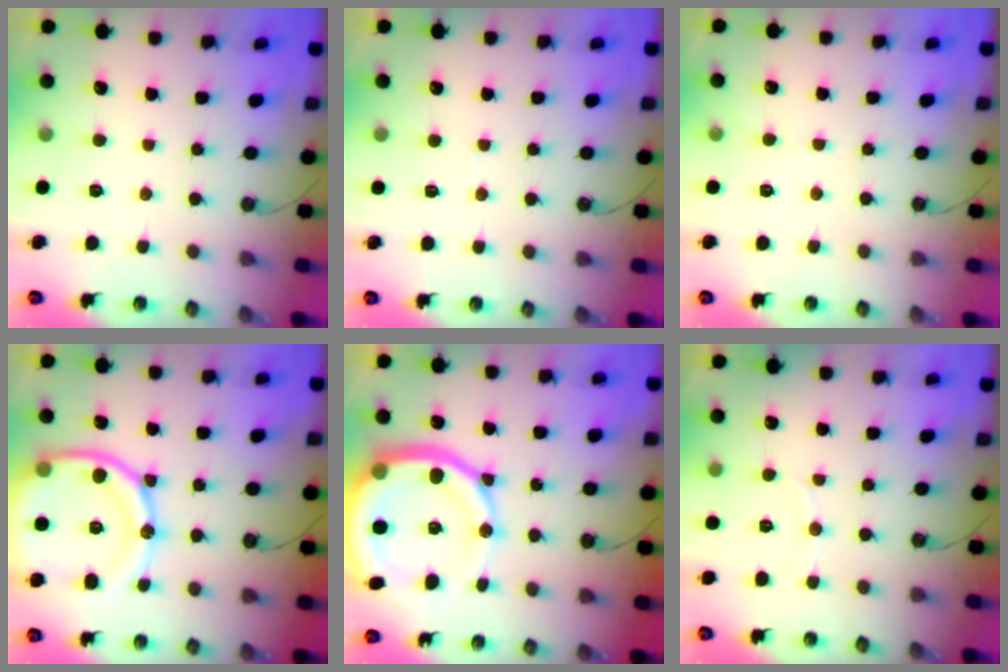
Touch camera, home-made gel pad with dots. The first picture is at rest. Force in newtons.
{"total": 4.5, "press": 4.5, "slide": 0.4}
{"total": 4.1, "press": 4.0, "slide": 0.4}
{"total": 18.4, "press": 18.2, "slide": 2.0}
{"total": 19.8, "press": 19.5, "slide": 3.1}
{"total": 3.1, "press": 3.0, "slide": 0.4}